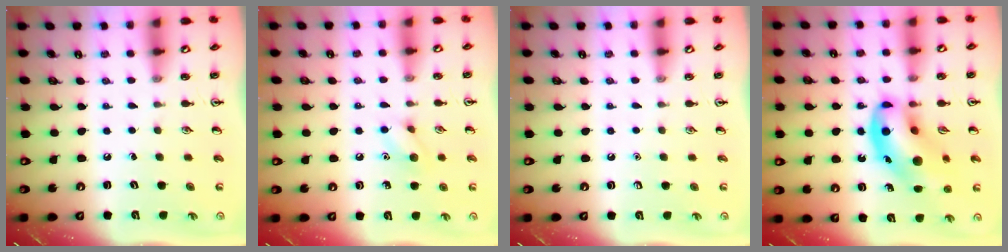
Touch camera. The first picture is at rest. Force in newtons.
{"total": 6.7, "press": 6.6, "slide": 0.9}
{"total": 0.0}
{"total": 15.6, "press": 15.2, "slide": 3.5}